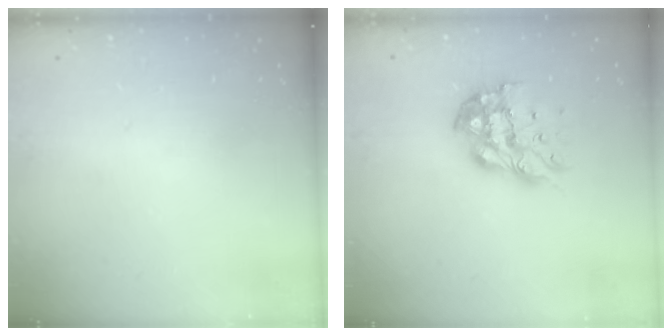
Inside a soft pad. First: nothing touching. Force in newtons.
{"total": 11.8, "press": 11.7, "slide": 1.2}